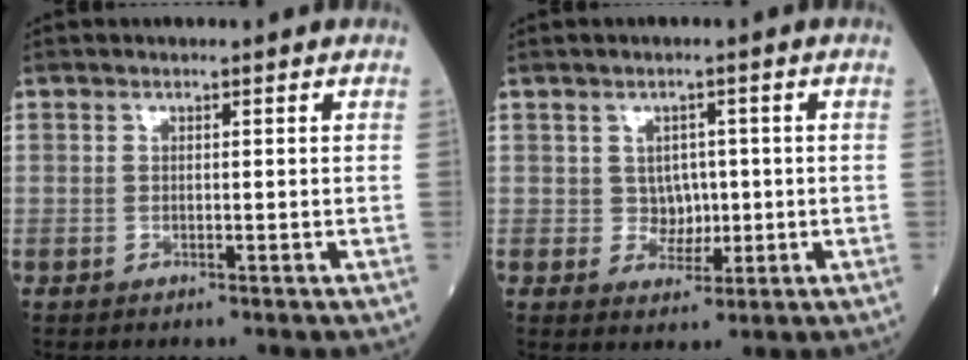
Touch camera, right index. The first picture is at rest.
{"total": 3.2, "force": [0.0, 2.8, 1.5], "torque": [-0.013, 0.005, 0.002]}